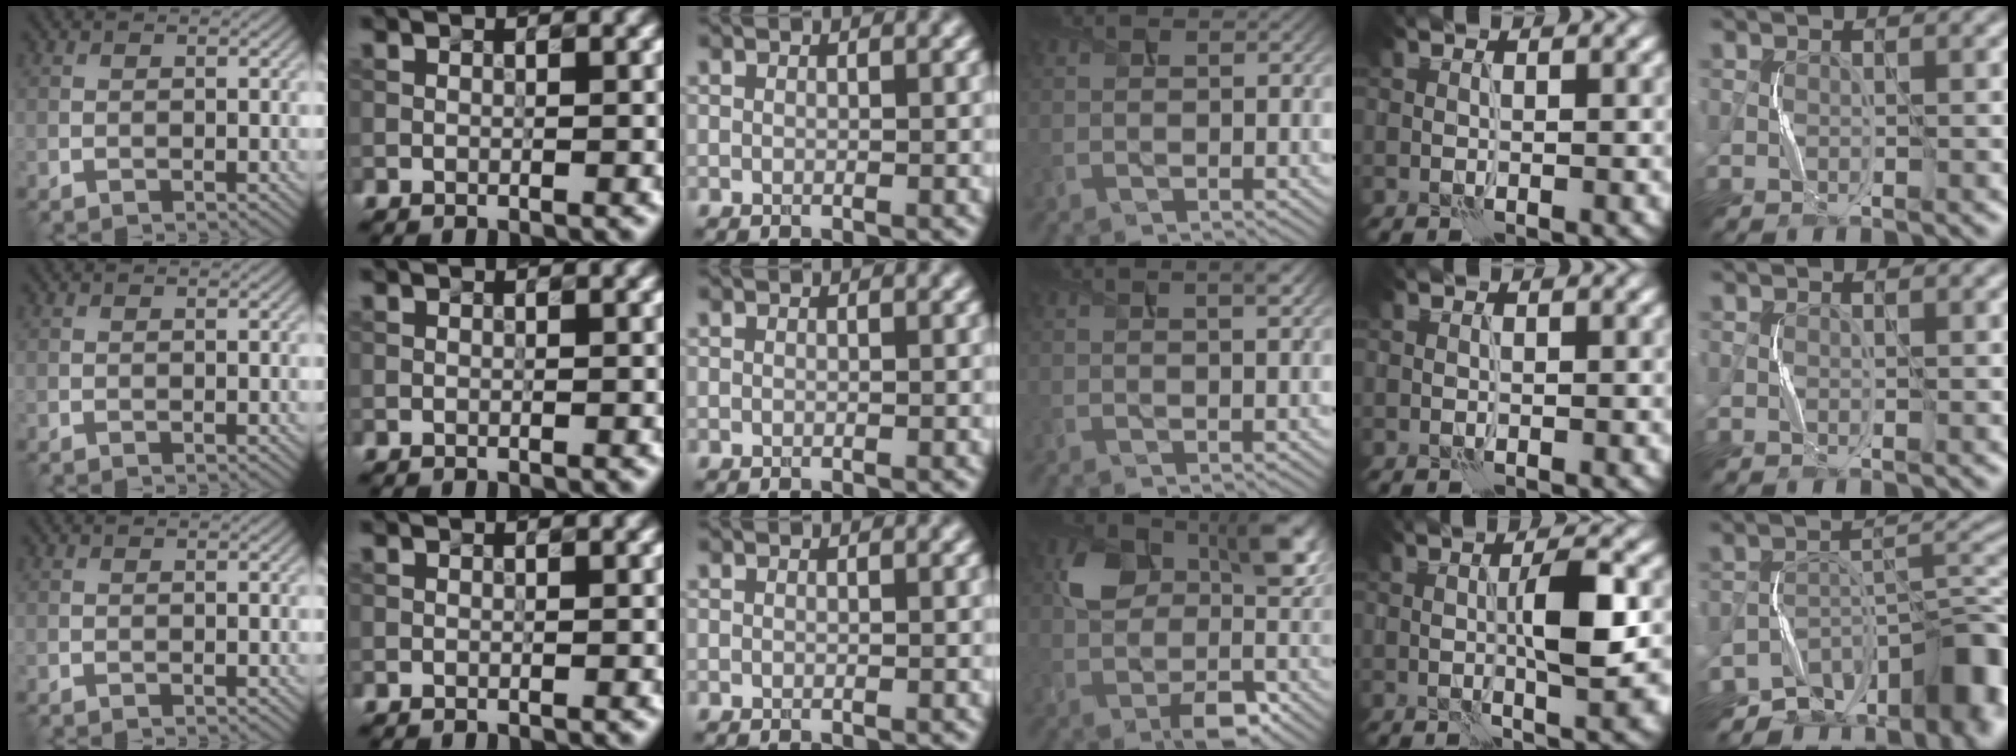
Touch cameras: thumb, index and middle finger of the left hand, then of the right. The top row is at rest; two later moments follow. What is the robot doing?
{"motion": "squeeze", "object": "stress ball aka squeeze ball"}